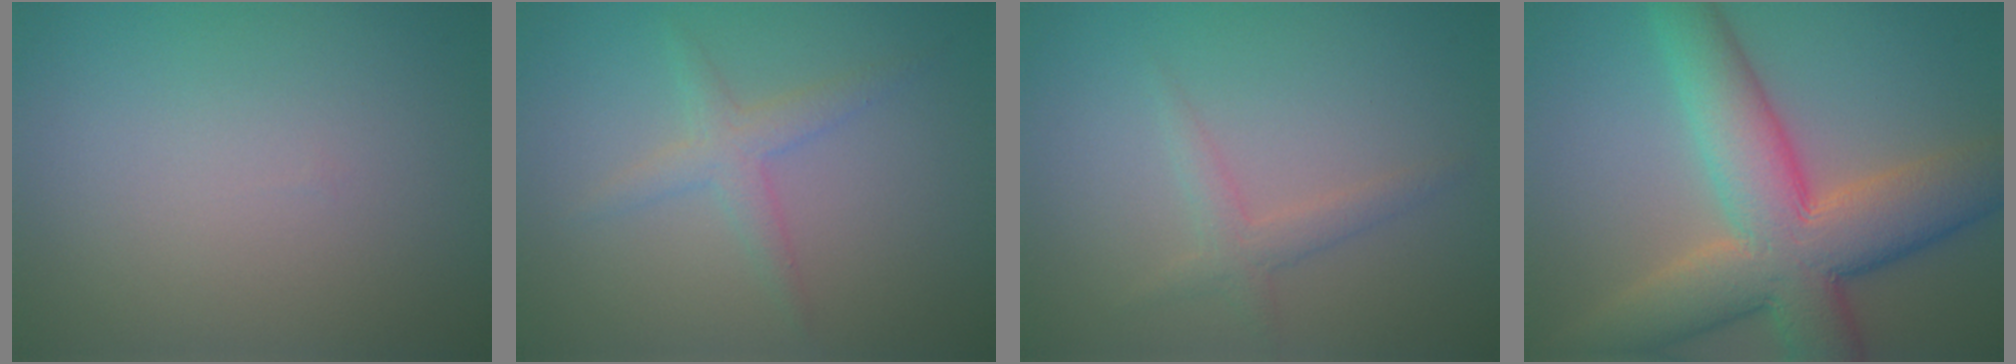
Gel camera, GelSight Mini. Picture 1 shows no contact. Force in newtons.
{"total": 2.1, "press": 2.1, "slide": 0.1}
{"total": 1.8, "press": 1.8, "slide": 0.0}
{"total": 11.3, "press": 11.3, "slide": 0.7}